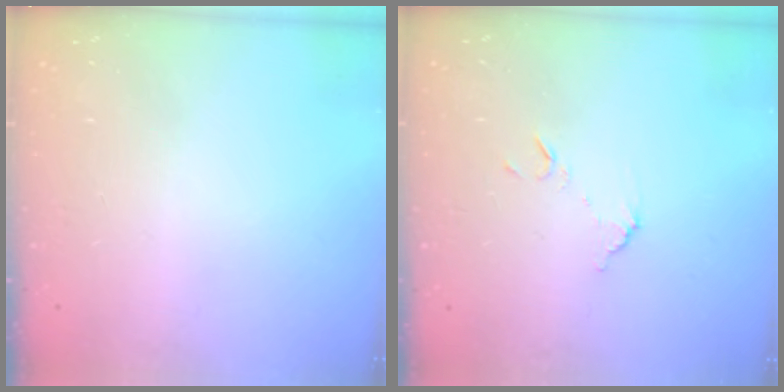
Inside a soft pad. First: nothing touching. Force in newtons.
{"total": 6.9, "press": 6.9, "slide": 0.3}